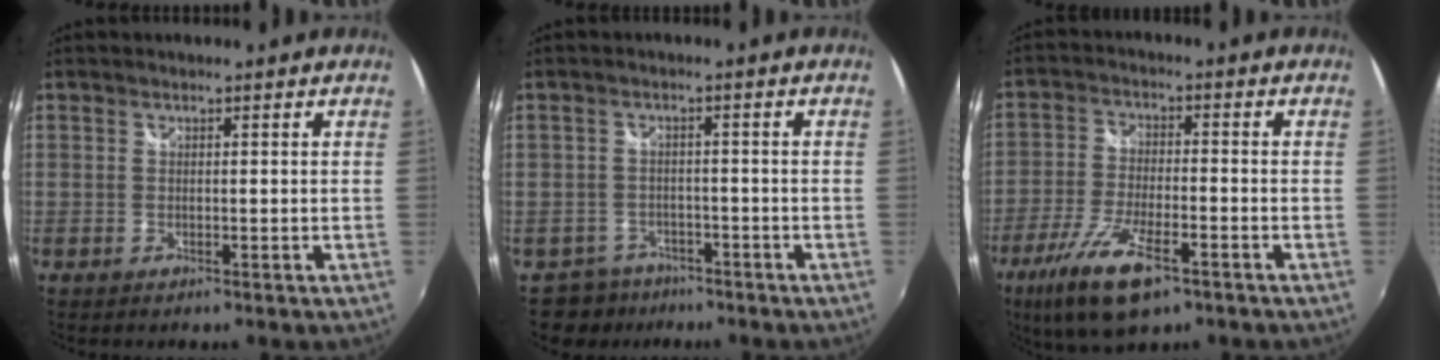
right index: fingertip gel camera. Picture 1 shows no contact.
{"total": 5.4, "force": [-3.9, 3.7, -0.1], "torque": [-0.012, 0.015, -0.065]}
{"total": 13.1, "force": [-7.8, 4.4, 9.6], "torque": [-0.213, -0.033, -0.146]}